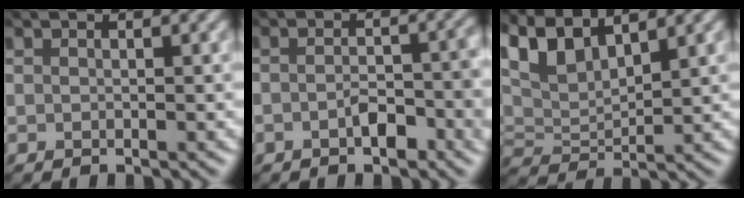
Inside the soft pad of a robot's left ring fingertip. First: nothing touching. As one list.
[{"total": 2.5, "force": [-1.1, 1.0, 2.0], "torque": [-0.034, 0.002, -0.013]}, {"total": 5.6, "force": [3.7, 2.0, 3.7], "torque": [-0.094, 0.010, 0.072]}]